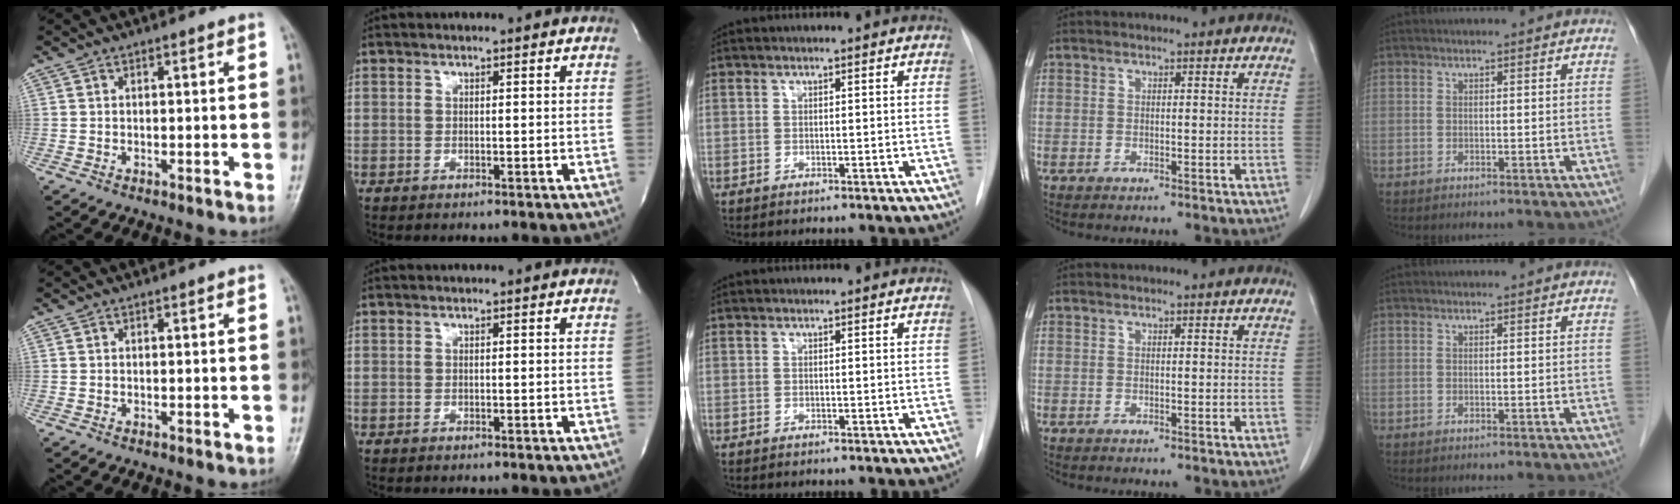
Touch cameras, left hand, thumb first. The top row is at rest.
{}